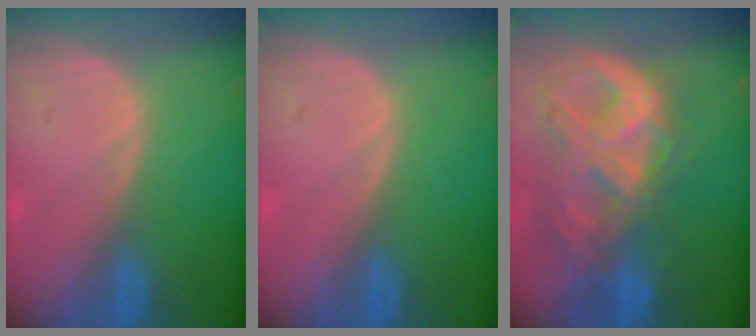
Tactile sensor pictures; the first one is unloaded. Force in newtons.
{"total": 0.0}
{"total": 10.8, "press": 9.1, "slide": 5.7}